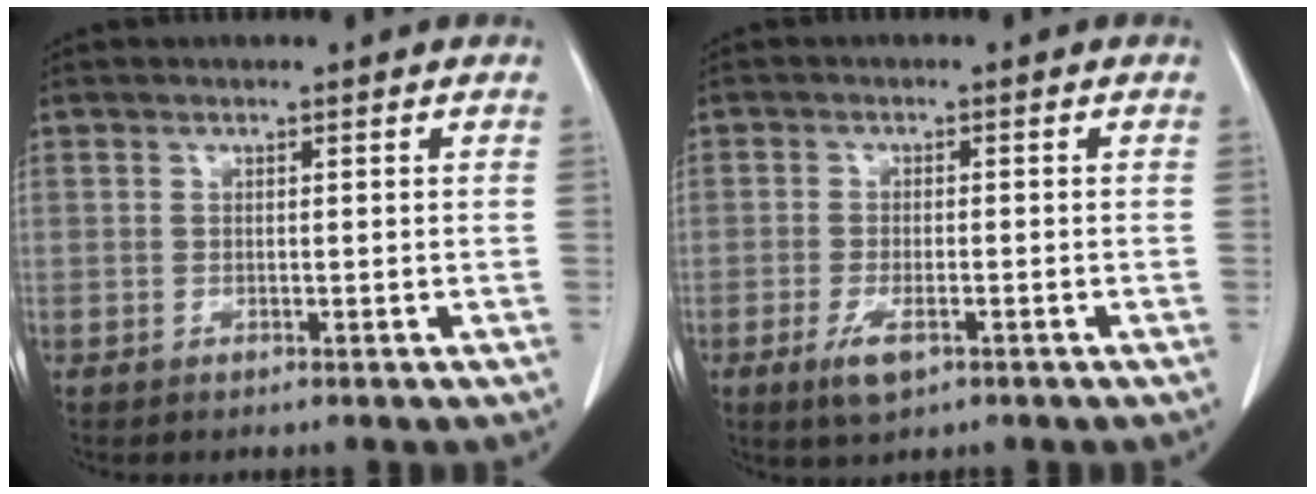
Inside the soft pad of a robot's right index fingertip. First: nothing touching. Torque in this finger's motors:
{"motor_torque": [0.46, -0.20, 0.11, 0.06]}